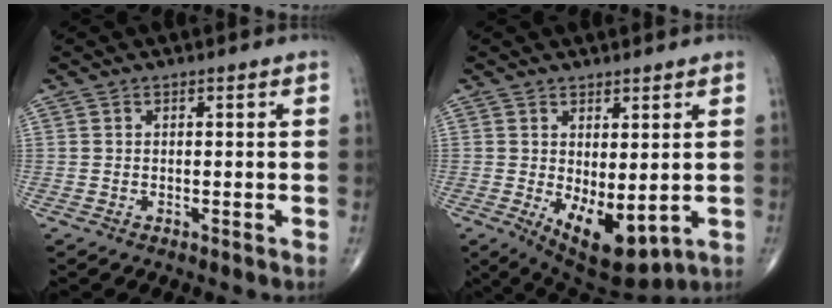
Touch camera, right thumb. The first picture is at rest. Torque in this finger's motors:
{"motor_torque": [-0.18, 0.88, 0.69, 0.49, 0.09]}